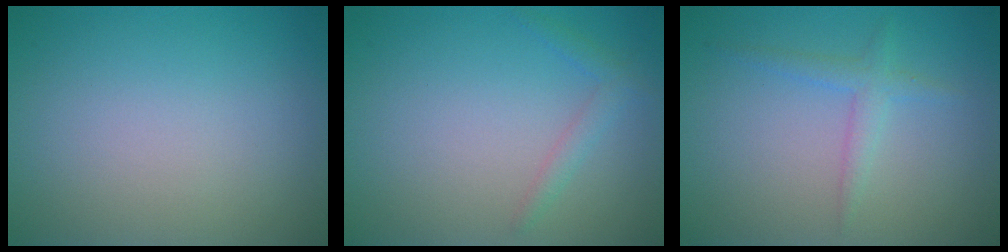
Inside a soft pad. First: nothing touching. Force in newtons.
{"total": 1.4, "press": 1.4, "slide": 0.1}
{"total": 1.7, "press": 1.7, "slide": 0.1}